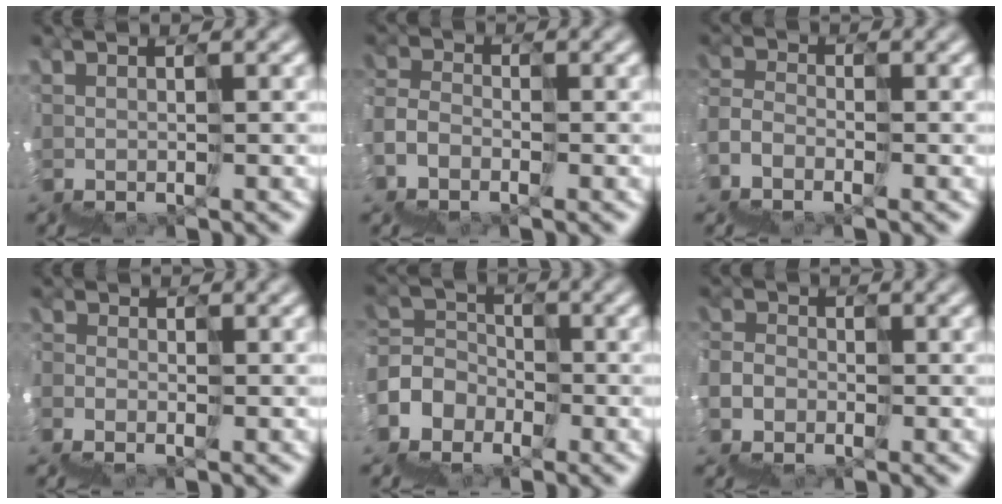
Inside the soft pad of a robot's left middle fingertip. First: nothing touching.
{"total": 3.8, "force": [-3.2, 0.4, -1.9], "torque": [0.035, 0.001, -0.065]}
{"total": 4.1, "force": [-3.6, 0.3, -2.0], "torque": [0.036, 0.000, -0.069]}
{"total": 3.4, "force": [-3.1, 1.3, 0.3], "torque": [0.003, -0.010, -0.052]}
{"total": 5.8, "force": [-4.4, 3.2, -1.8], "torque": [0.038, 0.012, -0.093]}
{"total": 5.2, "force": [-4.1, 3.0, -1.2], "torque": [0.031, -0.011, -0.061]}